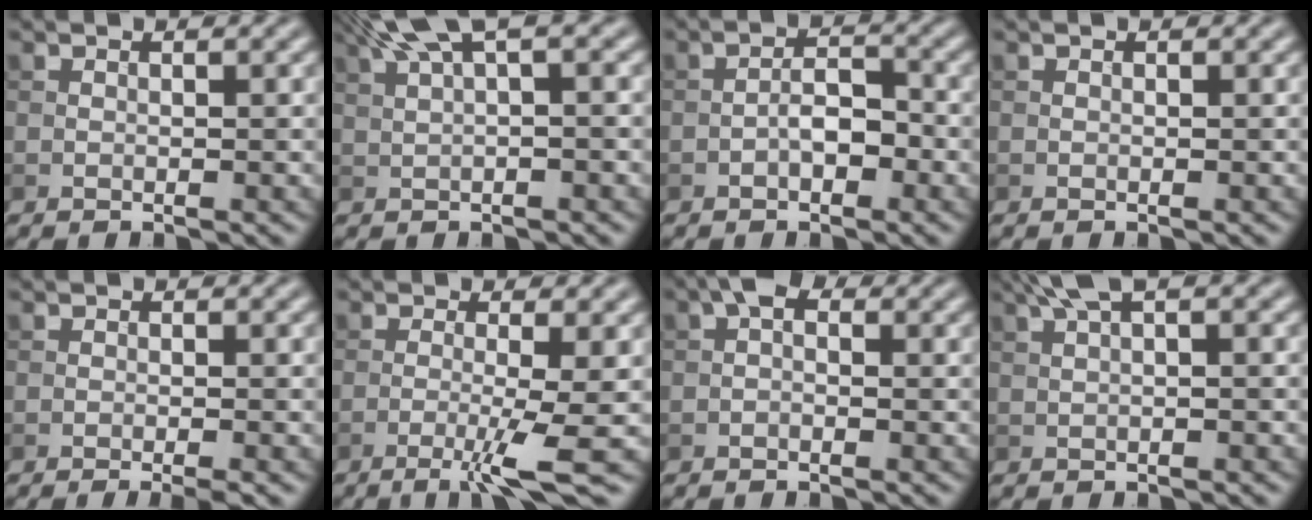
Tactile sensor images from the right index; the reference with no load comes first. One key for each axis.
{"total": 5.4, "fx": 2.7, "fy": 1.2, "fz": 4.5, "tx": -0.079, "ty": 0.021, "tz": 0.050}
{"total": 2.5, "fx": -1.0, "fy": 1.2, "fz": 2.0, "tx": -0.032, "ty": 0.008, "tz": -0.022}
{"total": 0.0}
{"total": 1.9, "fx": -0.9, "fy": 0.3, "fz": 1.6, "tx": -0.020, "ty": -0.002, "tz": -0.018}
{"total": 4.7, "fx": -1.5, "fy": 0.5, "fz": 4.4, "tx": -0.077, "ty": -0.008, "tz": -0.032}
{"total": 1.4, "fx": 0.0, "fy": 0.9, "fz": 1.2, "tx": -0.019, "ty": 0.007, "tz": -0.007}
{"total": 2.9, "fx": 1.4, "fy": 0.6, "fz": 2.4, "tx": -0.046, "ty": 0.012, "tz": 0.027}